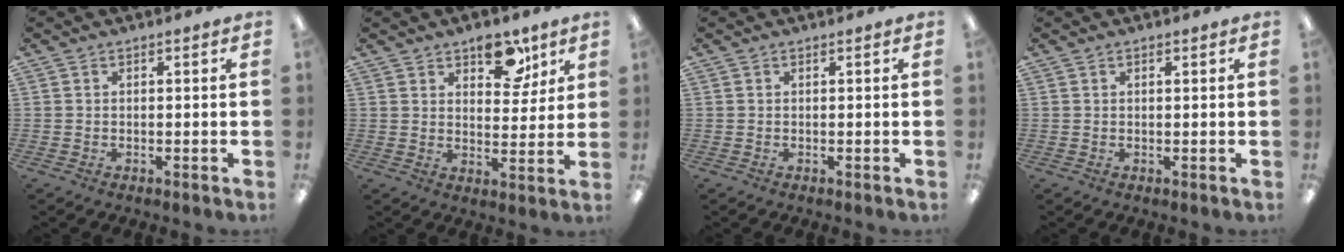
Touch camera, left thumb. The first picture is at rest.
{"total": 10.0, "force": [6.4, 5.6, 5.3], "torque": [-0.040, -0.031, 0.106]}
{"total": 0.0}
{"total": 0.5, "force": [0.3, 0.2, 0.3], "torque": [0.001, -0.001, 0.004]}